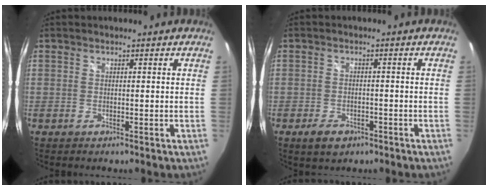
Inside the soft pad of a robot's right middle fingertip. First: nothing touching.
{"total": 4.2, "force": [-2.4, 2.5, 2.3], "torque": [-0.054, -0.007, -0.036]}